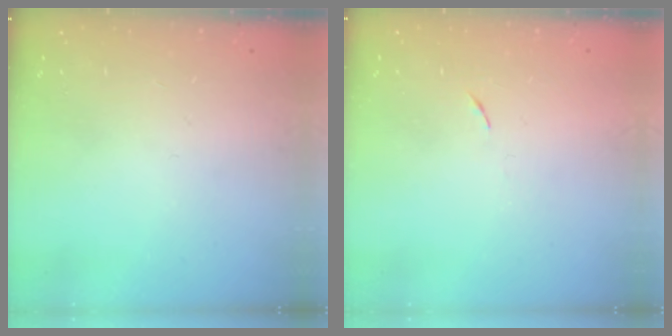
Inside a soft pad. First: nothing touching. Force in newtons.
{"total": 3.7, "press": 3.6, "slide": 0.7}